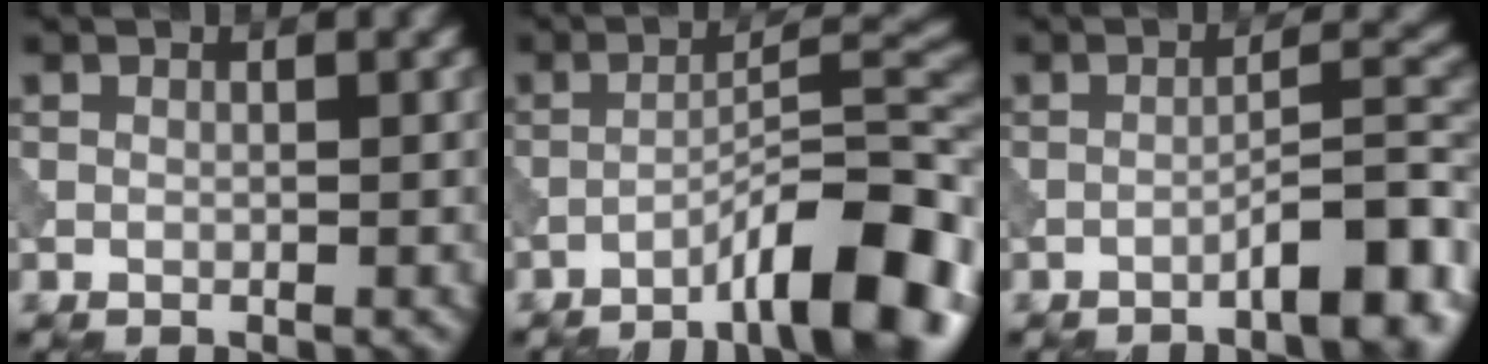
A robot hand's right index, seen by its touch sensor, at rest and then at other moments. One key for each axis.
{"total": 10.6, "fx": -6.4, "fy": 2.1, "fz": 8.2, "tx": -0.119, "ty": 0.020, "tz": -0.104}
{"total": 6.4, "fx": -4.0, "fy": 1.2, "fz": 4.9, "tx": -0.063, "ty": 0.024, "tz": -0.060}